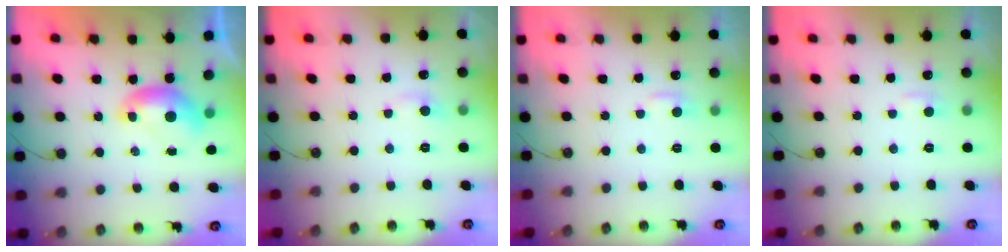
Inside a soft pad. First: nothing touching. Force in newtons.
{"total": 1.5, "press": 1.2, "slide": 0.9}
{"total": 1.8, "press": 1.7, "slide": 0.6}
{"total": 2.0, "press": 1.9, "slide": 0.5}